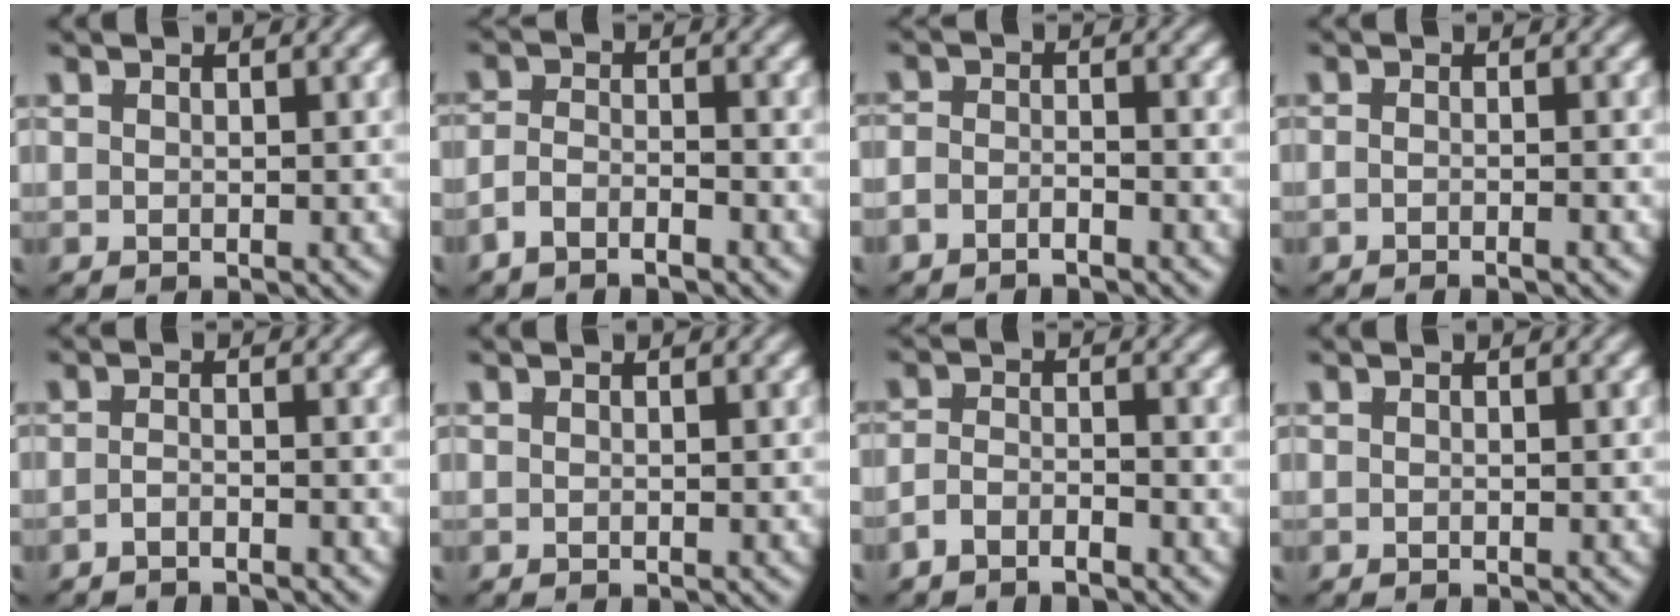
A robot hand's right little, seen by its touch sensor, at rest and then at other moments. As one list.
[{"total": 2.7, "force": [-2.2, 1.1, 1.2], "torque": [-0.024, -0.013, -0.036]}, {"total": 2.2, "force": [-2.0, 0.6, 0.6], "torque": [-0.010, -0.009, -0.034]}, {"total": 1.4, "force": [-1.1, -0.7, 0.6], "torque": [-0.002, 0.002, -0.022]}, {"total": 2.3, "force": [-2.3, -0.5, 0.3], "torque": [-0.007, -0.008, -0.037]}, {"total": 0.0}, {"total": 2.6, "force": [-2.3, 0.7, 0.8], "torque": [-0.014, -0.011, -0.038]}, {"total": 0.0}]